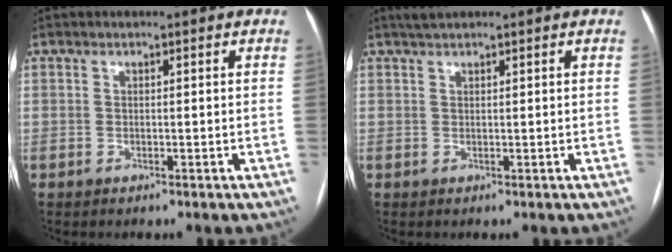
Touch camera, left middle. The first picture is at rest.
{"total": 1.6, "force": [1.4, 0.1, 0.8], "torque": [-0.017, 0.012, 0.028]}